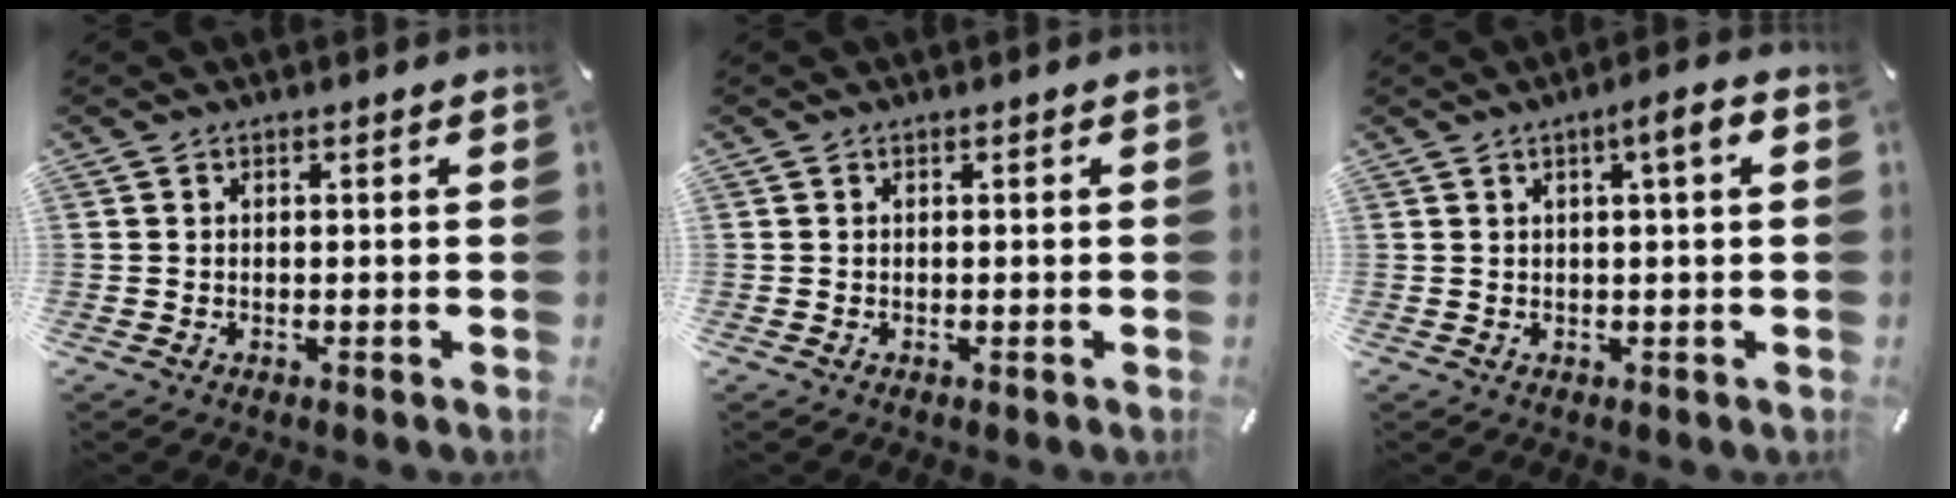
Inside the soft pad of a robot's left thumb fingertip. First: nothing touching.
{"total": 0.0}
{"total": 5.1, "force": [1.6, 0.5, 4.8], "torque": [-0.076, -0.005, 0.020]}